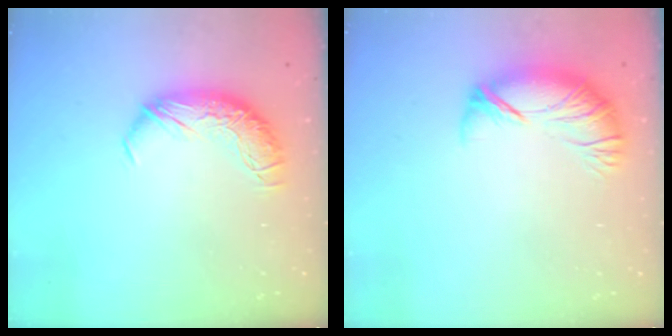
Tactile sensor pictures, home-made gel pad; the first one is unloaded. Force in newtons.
{"total": 3.1, "press": 2.4, "slide": 2.0}